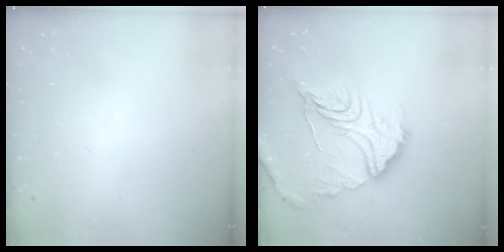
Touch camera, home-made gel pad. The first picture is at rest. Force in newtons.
{"total": 18.2, "press": 18.1, "slide": 2.0}